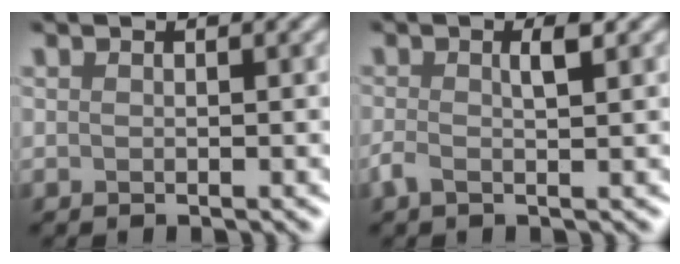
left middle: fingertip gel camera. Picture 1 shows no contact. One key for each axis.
{"total": 2.1, "fx": -0.2, "fy": 0.3, "fz": 2.0, "tx": -0.043, "ty": 0.007, "tz": -0.004}